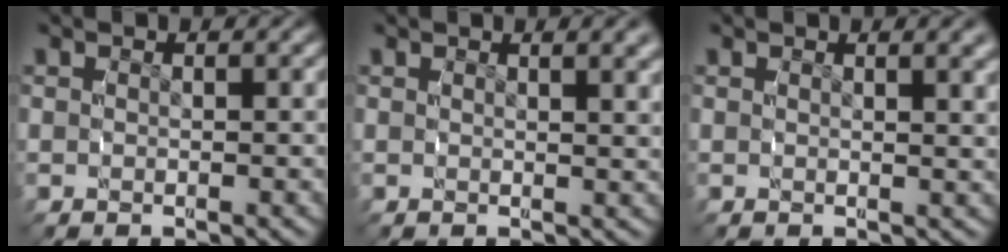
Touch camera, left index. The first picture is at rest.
{"total": 2.3, "force": [1.5, 0.0, 1.8], "torque": [-0.021, 0.002, 0.021]}
{"total": 1.9, "force": [1.3, -0.1, 1.5], "torque": [-0.016, 0.001, 0.017]}